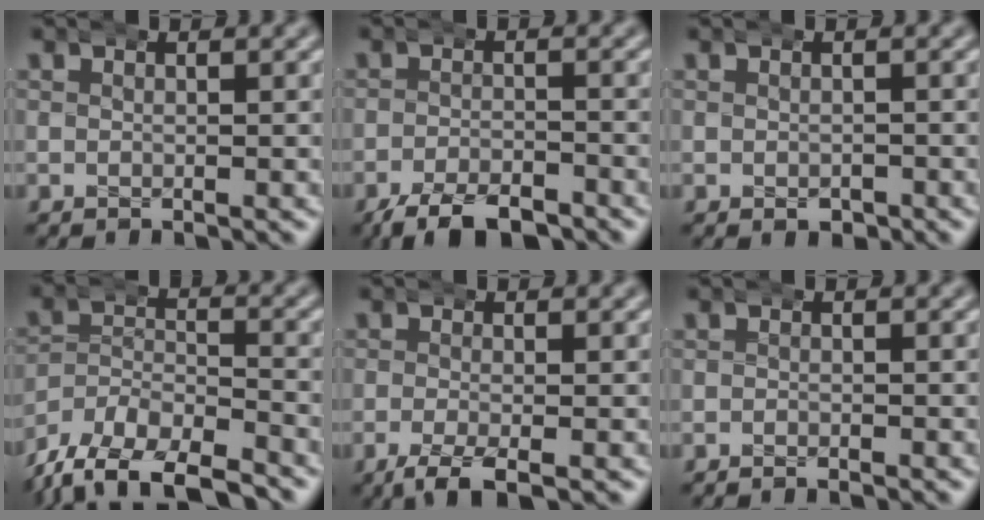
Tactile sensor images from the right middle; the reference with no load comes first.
{"total": 5.7, "force": [-4.9, 1.7, 2.4], "torque": [-0.024, -0.011, -0.078]}
{"total": 1.2, "force": [-0.7, 0.9, 0.5], "torque": [-0.001, -0.008, -0.006]}
{"total": 9.9, "force": [-7.3, 5.6, 3.7], "torque": [-0.064, -0.029, -0.125]}
{"total": 3.4, "force": [-2.4, 0.8, 2.3], "torque": [-0.039, -0.010, -0.034]}
{"total": 1.3, "force": [-1.2, -0.1, 0.3], "torque": [0.001, 0.000, -0.022]}